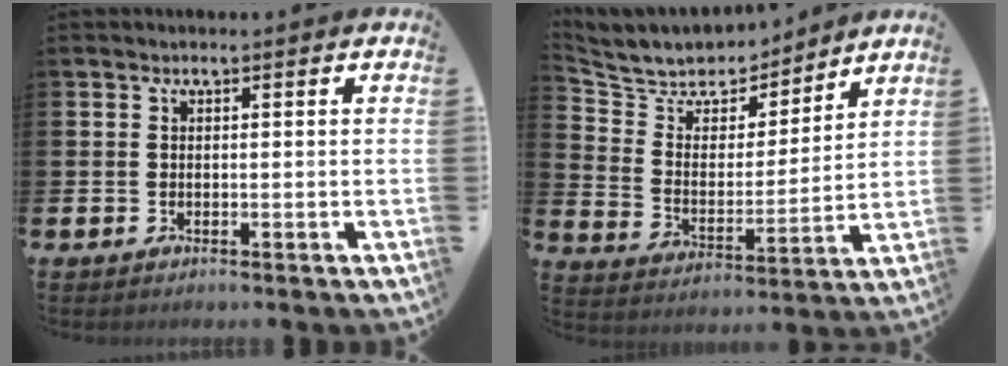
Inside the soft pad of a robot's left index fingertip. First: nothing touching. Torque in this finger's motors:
{"motor_torque": [0.91, -1.23, 0.26, 0.04]}